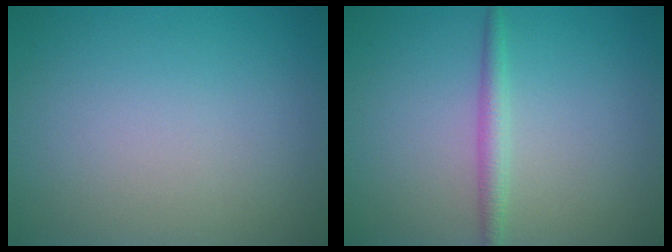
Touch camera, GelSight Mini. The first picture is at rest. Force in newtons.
{"total": 1.8, "press": 1.8, "slide": 0.0}